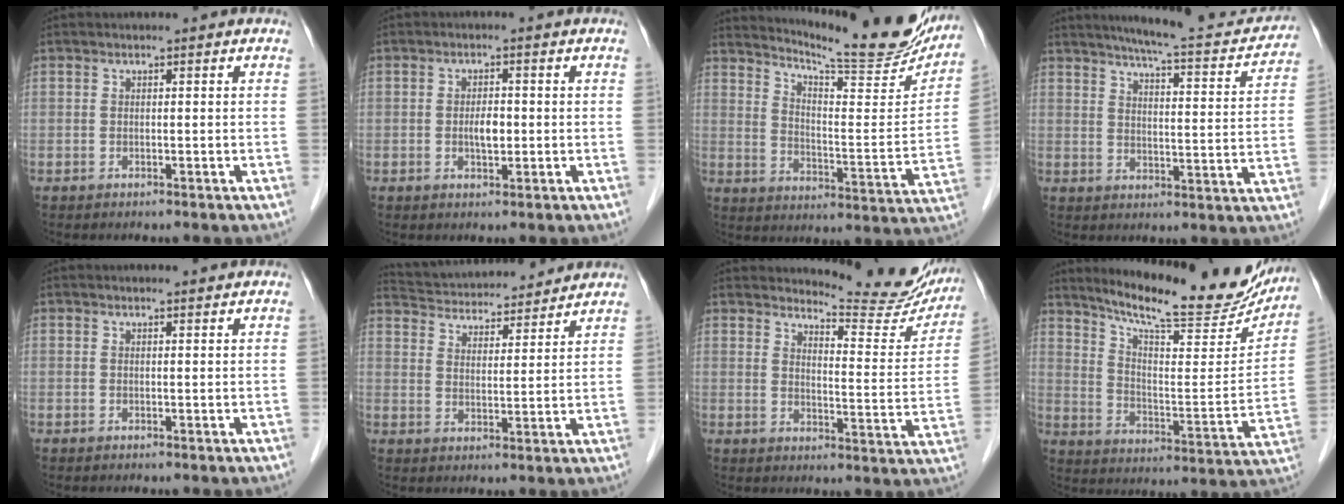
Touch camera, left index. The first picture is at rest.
{"total": 2.7, "force": [-0.5, 1.1, 2.3], "torque": [-0.042, -0.002, -0.007]}
{"total": 20.7, "force": [19.0, 1.4, 7.9], "torque": [-0.122, -0.069, 0.251]}
{"total": 15.7, "force": [14.3, 2.0, 6.2], "torque": [-0.083, -0.018, 0.178]}
{"total": 0.7, "force": [0.7, -0.1, 0.0], "torque": [-0.007, -0.005, 0.009]}
{"total": 15.4, "force": [14.6, 2.8, 4.1], "torque": [-0.072, 0.028, 0.222]}
{"total": 13.9, "force": [13.4, 1.8, 2.8], "torque": [-0.030, -0.070, 0.149]}
{"total": 21.2, "force": [19.0, 3.3, 8.8], "torque": [-0.132, -0.043, 0.263]}